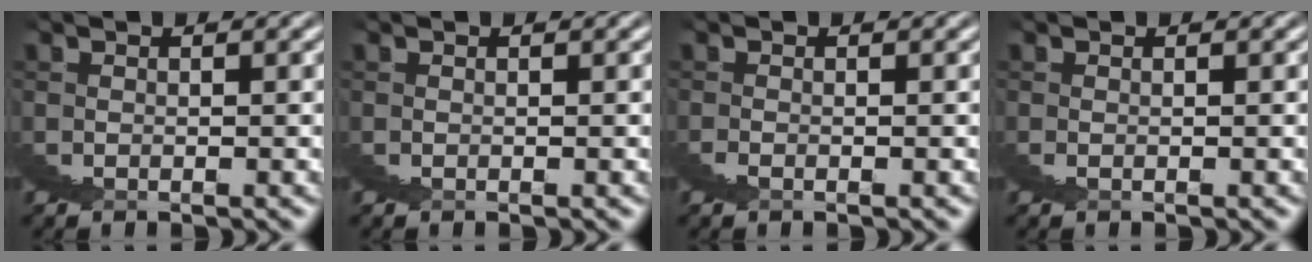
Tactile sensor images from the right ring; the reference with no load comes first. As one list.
[{"total": 0.0}, {"total": 1.9, "force": [-1.1, -1.1, -1.0], "torque": [0.017, -0.002, -0.016]}, {"total": 0.9, "force": [-0.6, -0.6, -0.5], "torque": [0.008, -0.005, -0.007]}]